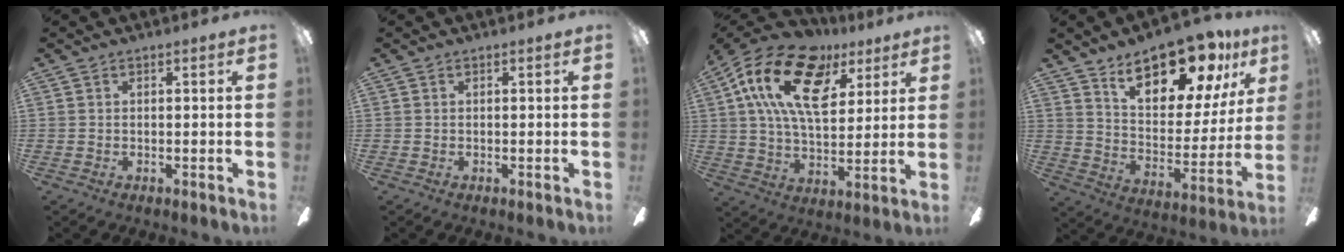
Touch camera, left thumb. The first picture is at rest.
{"total": 0.0}
{"total": 20.2, "force": [9.5, 11.2, 13.8], "torque": [-0.263, -0.021, 0.167]}
{"total": 19.1, "force": [14.3, 7.8, 10.0], "torque": [-0.149, -0.091, 0.245]}